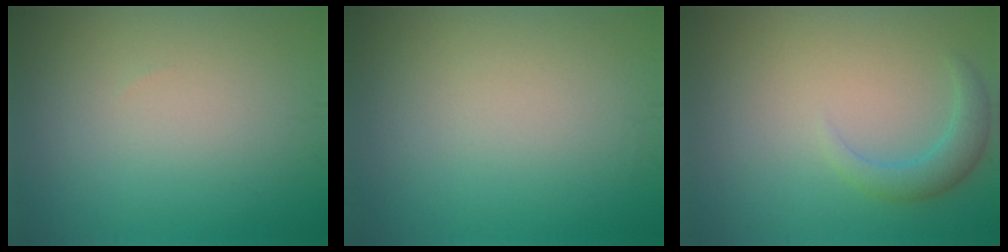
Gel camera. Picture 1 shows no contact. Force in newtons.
{"total": 0.0}
{"total": 2.4, "press": 2.4, "slide": 0.1}